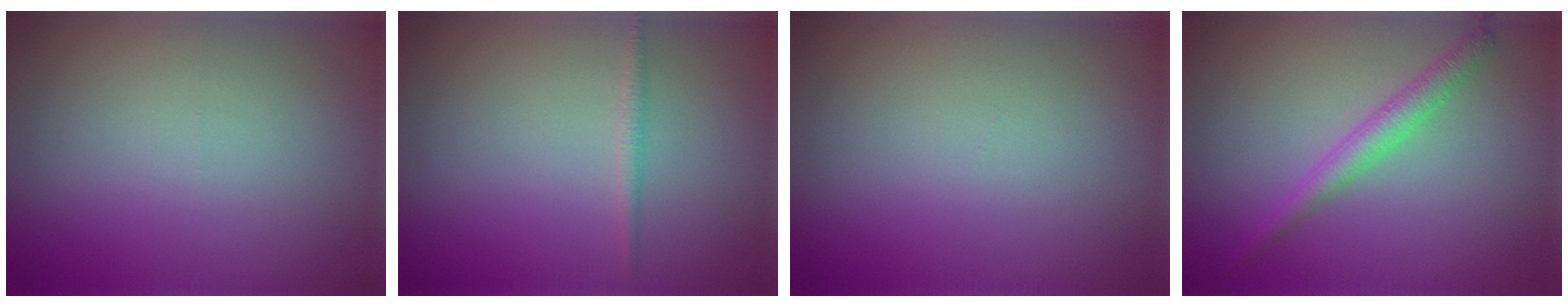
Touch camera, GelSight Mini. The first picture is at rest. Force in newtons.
{"total": 0.9, "press": 0.9, "slide": 0.1}
{"total": 0.0}
{"total": 2.4, "press": 2.4, "slide": 0.1}